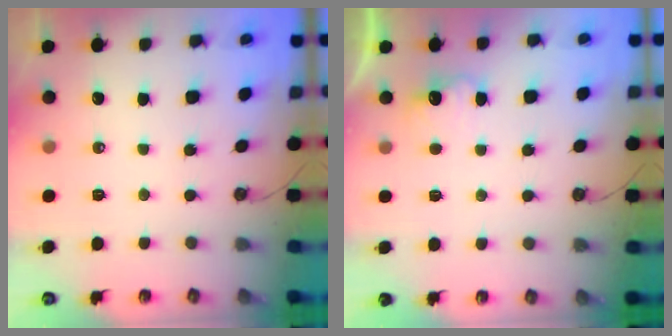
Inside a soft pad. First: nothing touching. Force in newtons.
{"total": 2.8, "press": 2.7, "slide": 0.9}